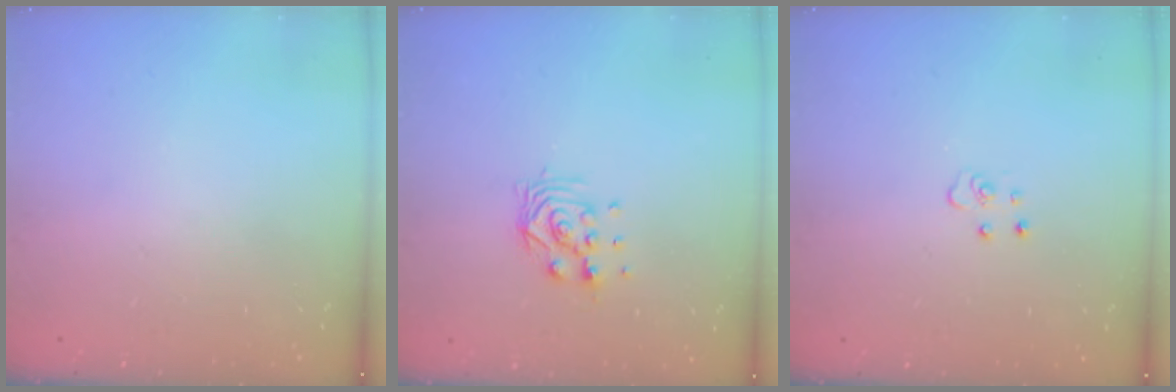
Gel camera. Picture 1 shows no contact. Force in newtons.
{"total": 6.6, "press": 6.5, "slide": 0.5}
{"total": 4.4, "press": 4.3, "slide": 0.3}